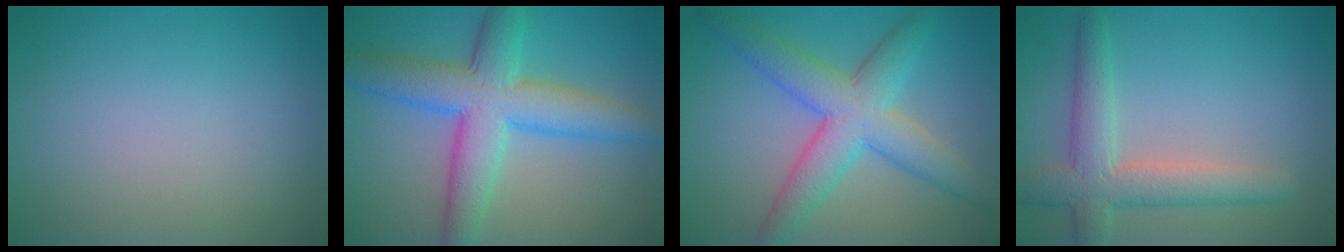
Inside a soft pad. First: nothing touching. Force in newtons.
{"total": 7.9, "press": 7.8, "slide": 0.2}
{"total": 6.7, "press": 6.7, "slide": 0.2}
{"total": 4.9, "press": 4.9, "slide": 0.3}